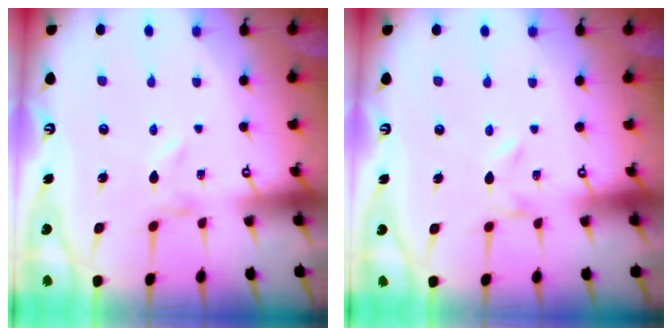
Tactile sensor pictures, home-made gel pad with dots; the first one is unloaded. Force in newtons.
{"total": 0.0}